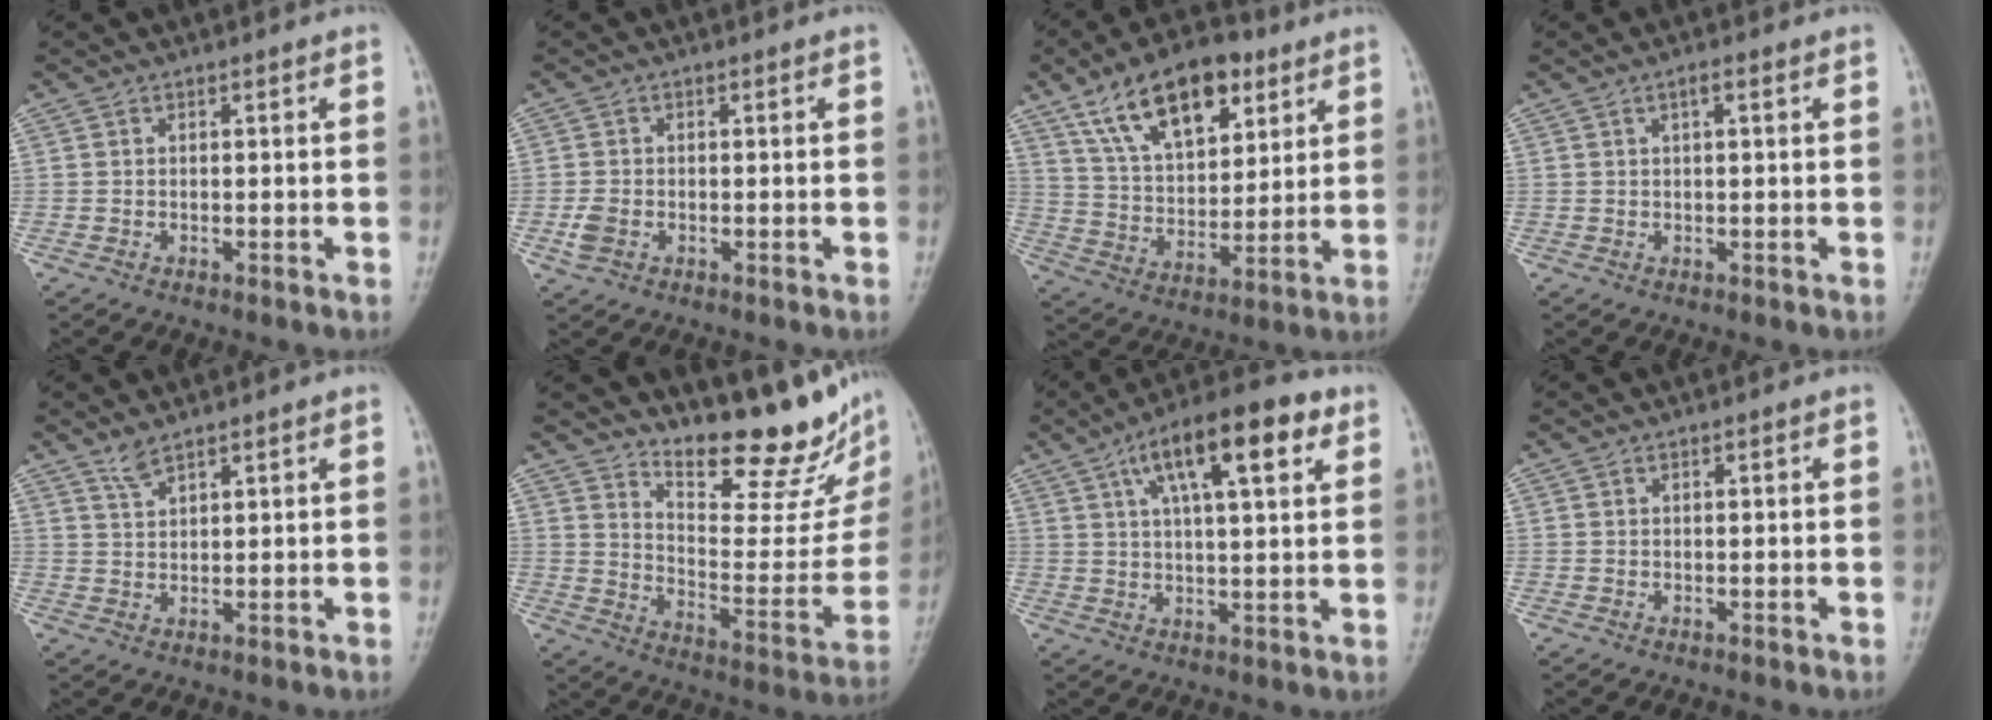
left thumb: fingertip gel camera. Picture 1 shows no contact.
{"total": 2.7, "force": [-1.0, 1.9, 1.7], "torque": [-0.041, 0.004, -0.018]}
{"total": 18.1, "force": [9.9, 9.1, 12.0], "torque": [-0.160, -0.029, 0.175]}
{"total": 1.7, "force": [0.7, 0.4, 1.5], "torque": [-0.029, 0.006, 0.011]}
{"total": 2.7, "force": [2.3, 0.6, 1.4], "torque": [-0.028, -0.010, 0.049]}
{"total": 19.3, "force": [15.5, 4.9, 10.3], "torque": [-0.107, -0.127, 0.229]}
{"total": 15.4, "force": [6.9, 4.9, 12.9], "torque": [-0.187, 0.001, 0.102]}
{"total": 0.0}